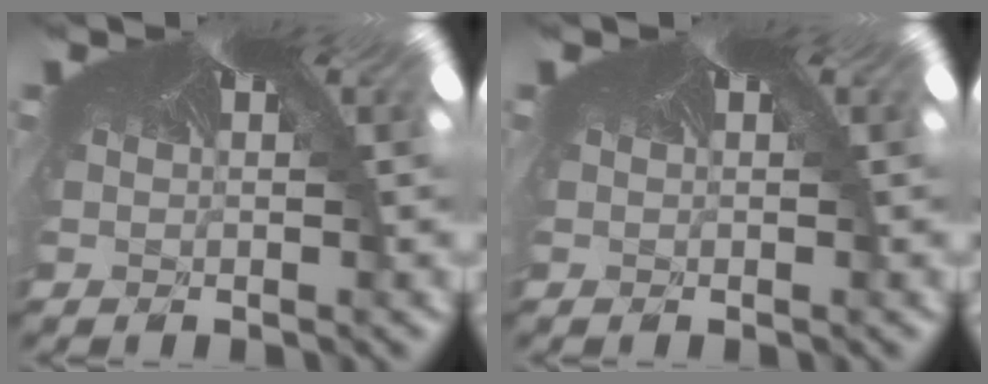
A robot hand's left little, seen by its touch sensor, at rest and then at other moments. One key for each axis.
{"total": 0.0}